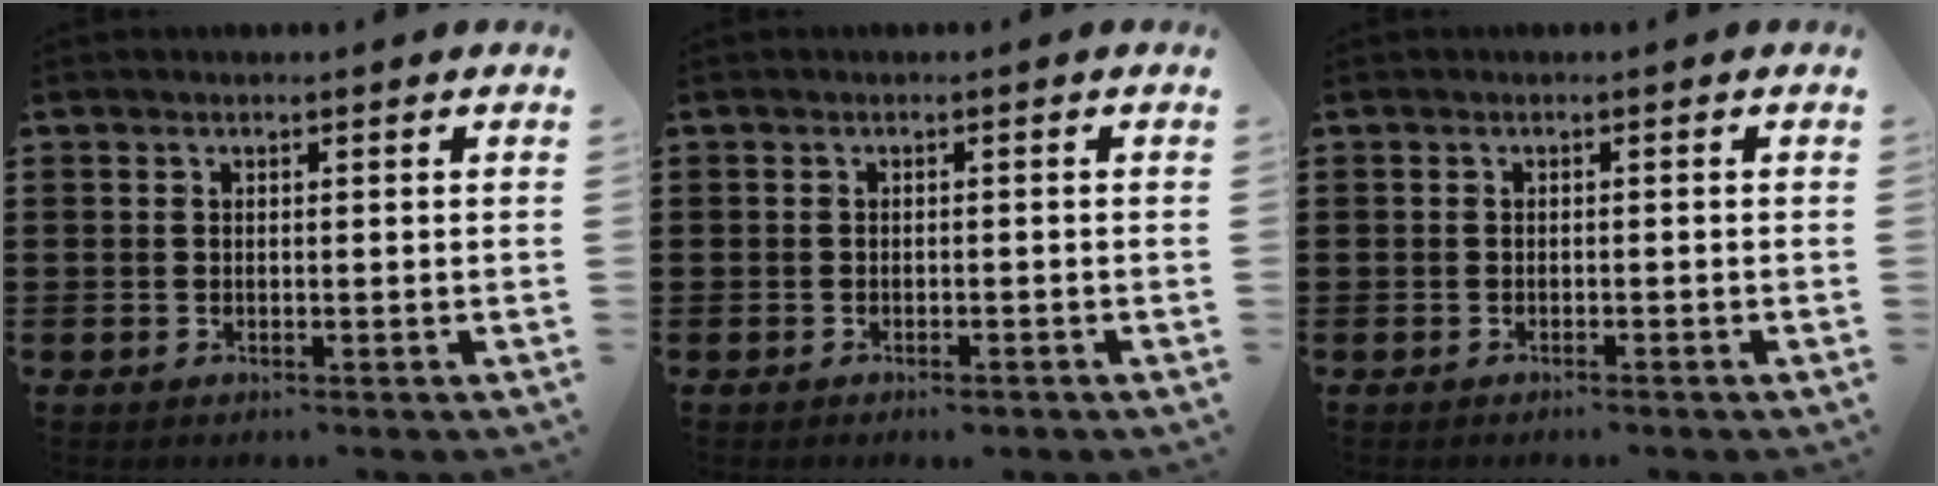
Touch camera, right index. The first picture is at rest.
{"total": 0.7, "force": [-0.7, 0.1, 0.3], "torque": [-0.009, -0.004, -0.012]}
{"total": 0.5, "force": [-0.5, -0.1, 0.1], "torque": [-0.005, -0.003, -0.010]}